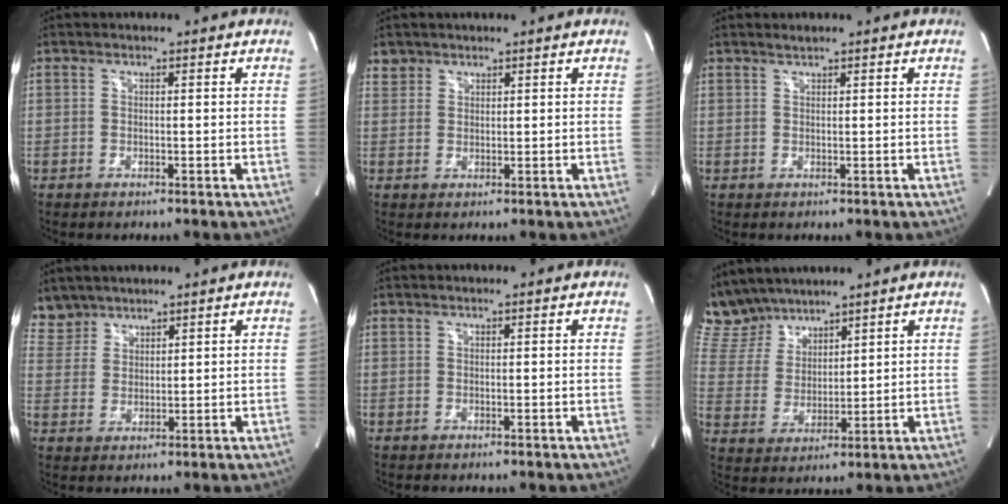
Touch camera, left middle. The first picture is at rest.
{"total": 2.0, "force": [1.6, 1.3, -0.3], "torque": [0.011, 0.008, 0.026]}
{"total": 0.8, "force": [0.7, -0.1, 0.2], "torque": [-0.010, 0.002, 0.015]}
{"total": 4.7, "force": [4.2, 2.0, -0.4], "torque": [0.010, 0.008, 0.092]}
{"total": 0.0}
{"total": 8.9, "force": [8.3, 3.0, 1.2], "torque": [-0.044, 0.016, 0.181]}